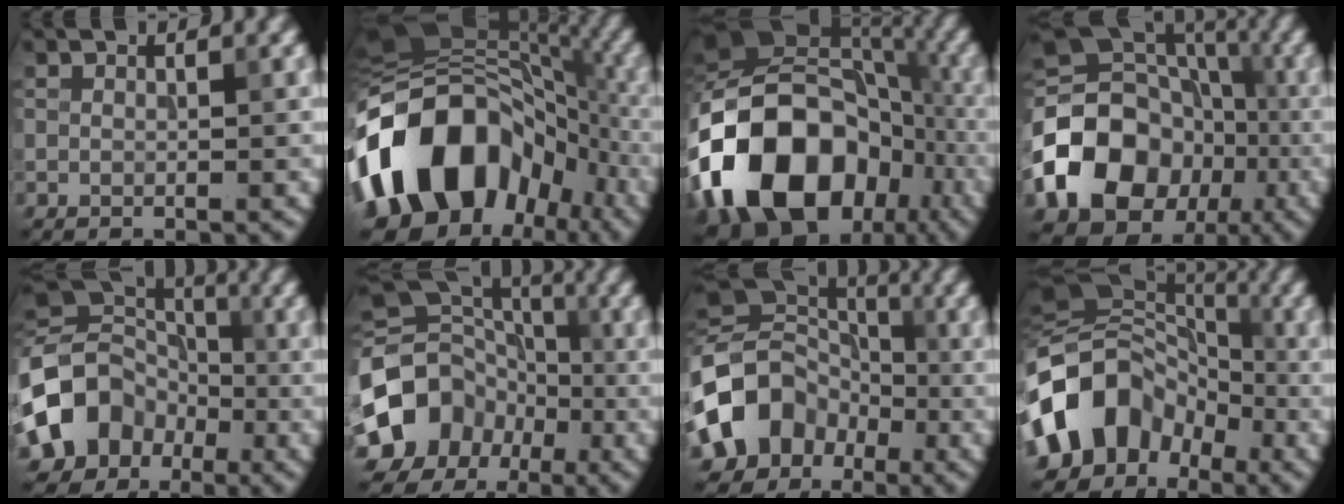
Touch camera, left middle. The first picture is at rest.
{"total": 15.7, "force": [-5.2, 11.1, 9.8], "torque": [-0.152, 0.018, -0.108]}
{"total": 18.6, "force": [-6.6, 13.5, 11.0], "torque": [-0.211, 0.000, -0.121]}
{"total": 14.6, "force": [-4.5, 11.7, 7.4], "torque": [-0.156, -0.002, -0.088]}
{"total": 9.0, "force": [-3.3, 7.3, 4.1], "torque": [-0.067, 0.005, -0.076]}
{"total": 11.0, "force": [-4.2, 9.1, 4.5], "torque": [-0.095, 0.006, -0.087]}
{"total": 10.1, "force": [-3.9, 8.0, 4.7], "torque": [-0.087, 0.008, -0.091]}
{"total": 11.1, "force": [-4.0, 8.6, 5.9], "torque": [-0.109, 0.010, -0.094]}